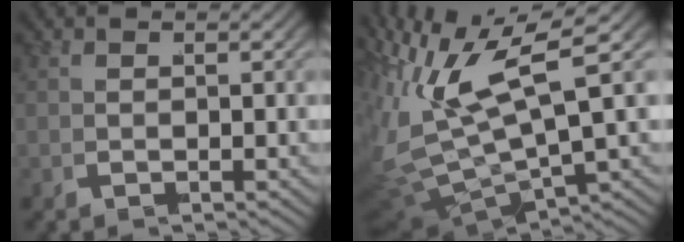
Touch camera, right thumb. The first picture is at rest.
{"total": 10.6, "force": [-0.9, 6.1, 8.6], "torque": [-0.186, -0.044, 0.006]}